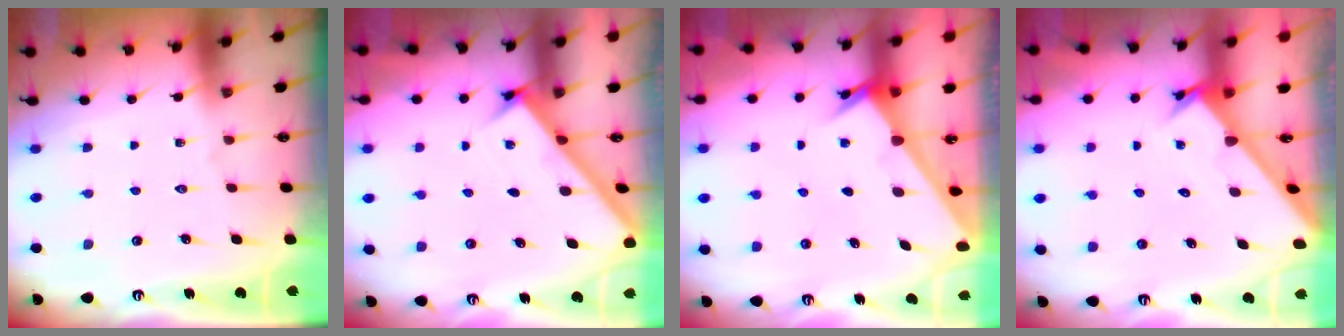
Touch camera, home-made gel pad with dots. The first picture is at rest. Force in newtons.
{"total": 2.4, "press": 2.4, "slide": 0.3}
{"total": 2.2, "press": 2.2, "slide": 0.2}
{"total": 2.6, "press": 2.6, "slide": 0.3}